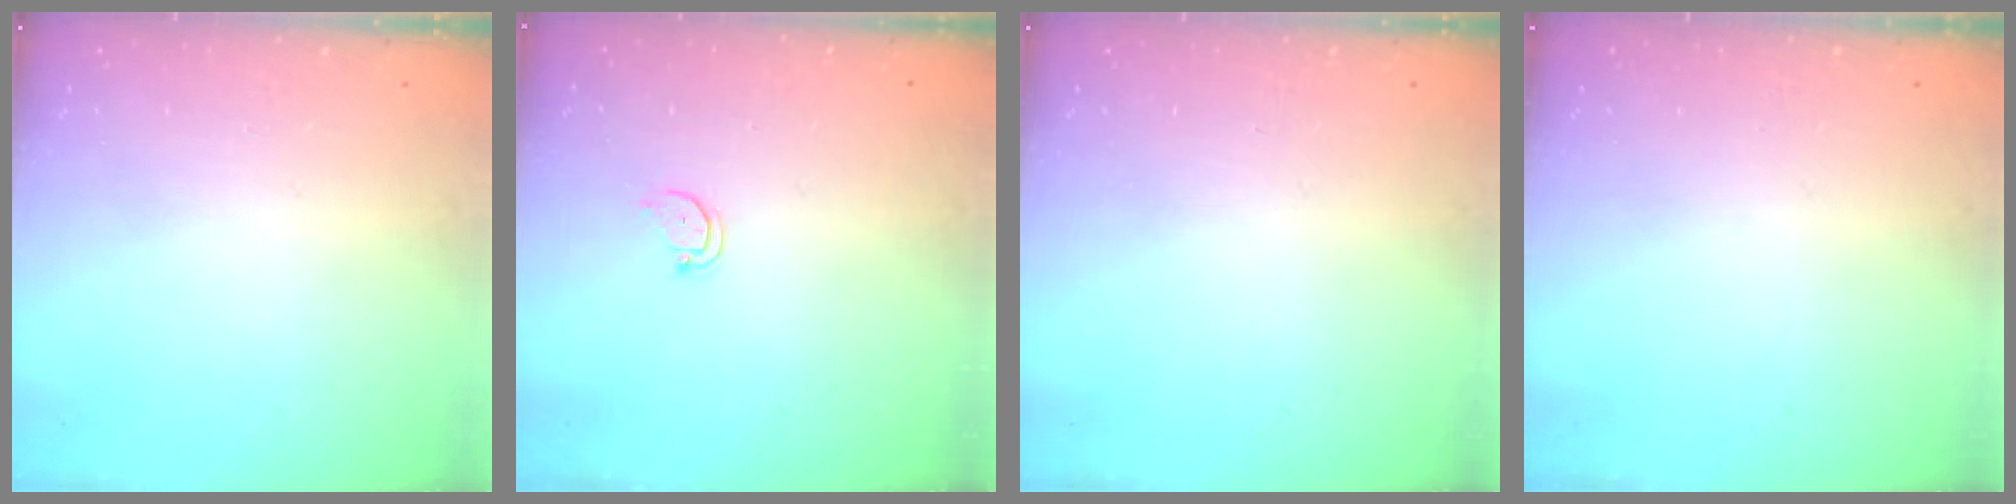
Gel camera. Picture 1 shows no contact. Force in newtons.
{"total": 2.4, "press": 2.4, "slide": 0.2}
{"total": 0.0}
{"total": 0.0}